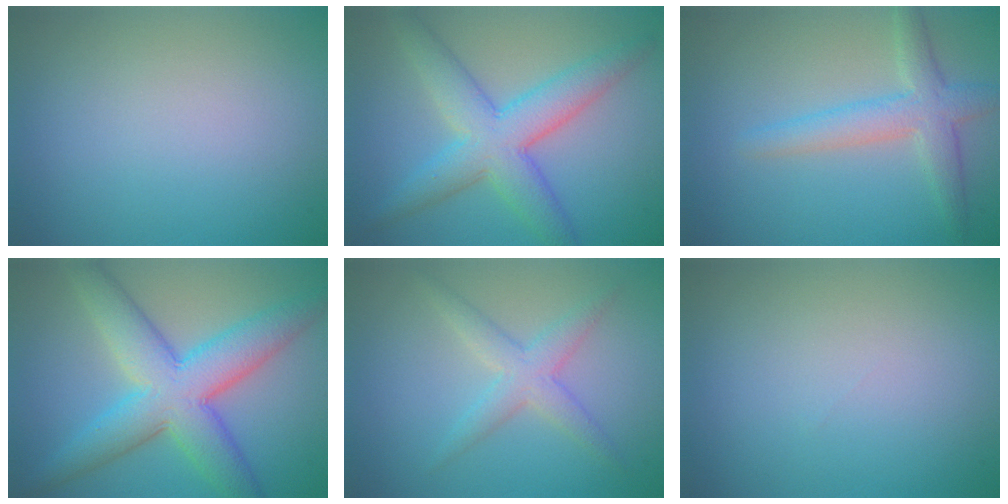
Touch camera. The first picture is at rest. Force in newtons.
{"total": 6.3, "press": 6.3, "slide": 0.3}
{"total": 3.7, "press": 3.7, "slide": 0.1}
{"total": 8.3, "press": 8.3, "slide": 0.1}
{"total": 2.9, "press": 2.9, "slide": 0.0}
{"total": 0.0}